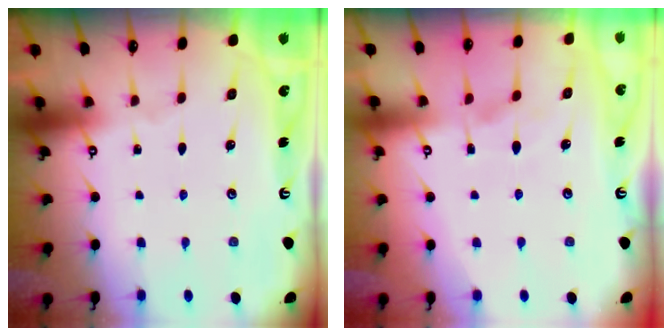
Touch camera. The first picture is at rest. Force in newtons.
{"total": 4.9, "press": 4.7, "slide": 1.3}